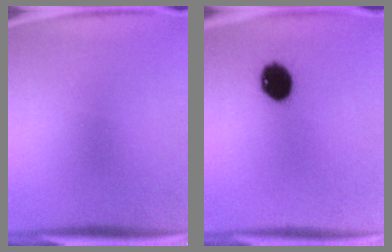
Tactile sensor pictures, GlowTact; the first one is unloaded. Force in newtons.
{"total": 9.1}